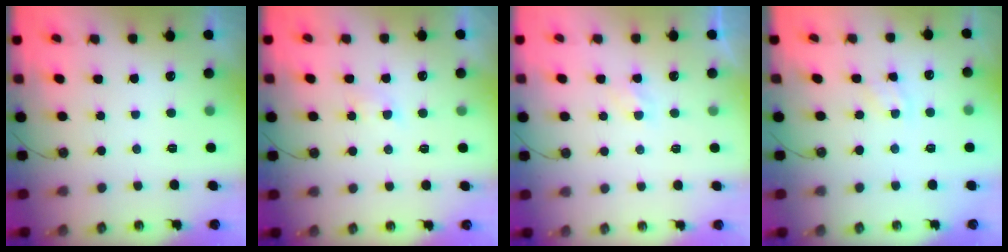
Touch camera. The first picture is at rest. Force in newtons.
{"total": 2.9, "press": 2.9, "slide": 0.5}
{"total": 2.3, "press": 2.3, "slide": 0.4}
{"total": 3.6, "press": 3.6, "slide": 0.4}